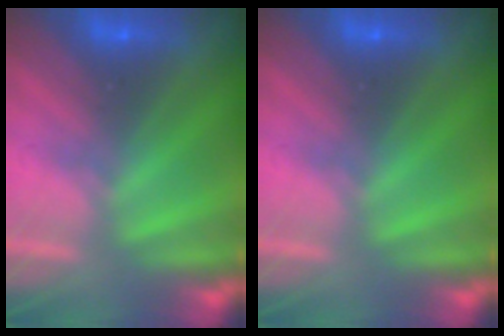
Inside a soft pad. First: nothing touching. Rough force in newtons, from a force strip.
{"total": 0.0}